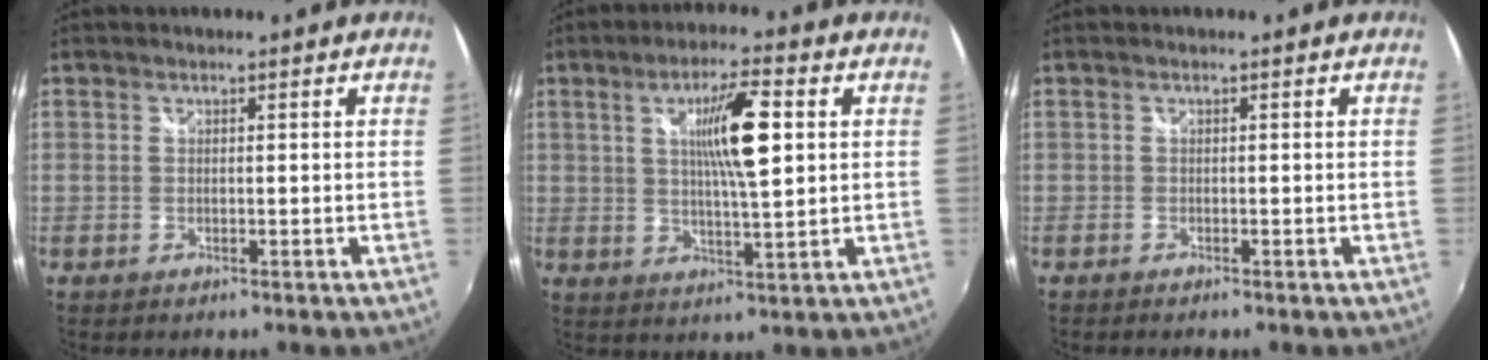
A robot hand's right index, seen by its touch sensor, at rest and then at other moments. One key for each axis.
{"total": 9.2, "fx": 2.9, "fy": 0.0, "fz": 8.7, "tx": -0.139, "ty": -0.003, "tz": 0.052}
{"total": 1.8, "fx": -0.1, "fy": -1.7, "fz": -0.7, "tx": 0.016, "ty": -0.011, "tz": -0.003}